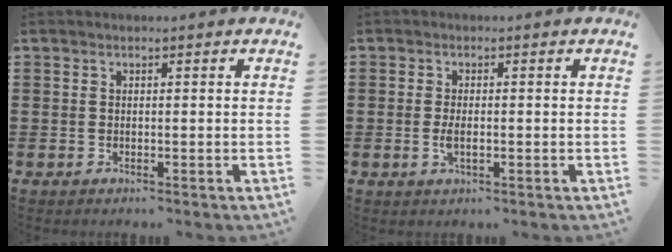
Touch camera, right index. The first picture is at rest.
{"total": 2.4, "force": [-0.4, 0.9, 2.2], "torque": [-0.049, -0.004, -0.010]}